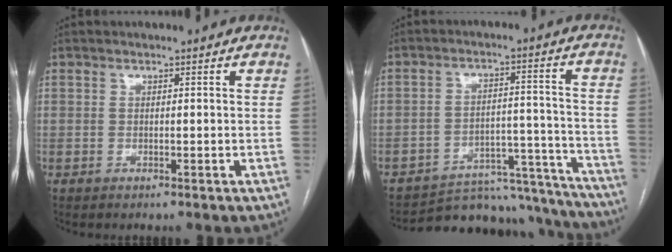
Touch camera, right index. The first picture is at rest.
{"total": 21.2, "force": [-20.3, 4.6, 3.9], "torque": [-0.032, 0.029, -0.271]}